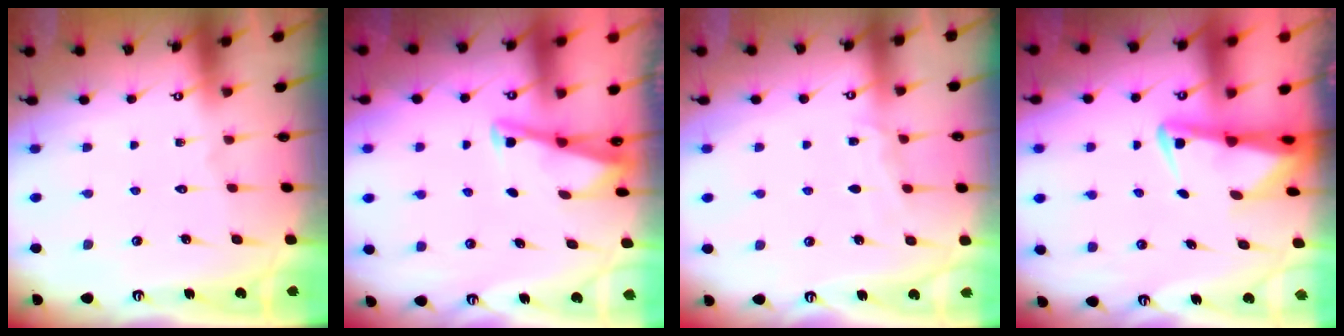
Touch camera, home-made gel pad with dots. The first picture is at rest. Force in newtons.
{"total": 3.0, "press": 3.0, "slide": 0.4}
{"total": 4.6, "press": 4.5, "slide": 0.4}
{"total": 3.0, "press": 2.9, "slide": 0.6}